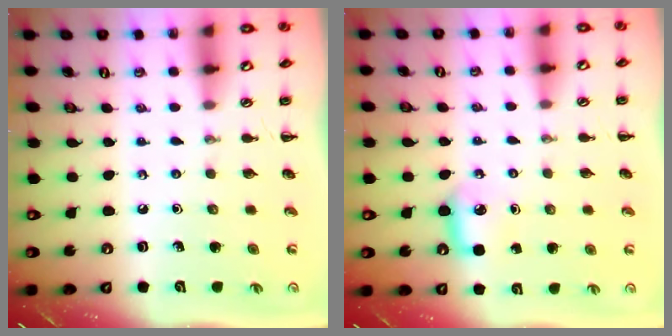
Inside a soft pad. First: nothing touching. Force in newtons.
{"total": 5.6, "press": 5.4, "slide": 1.6}